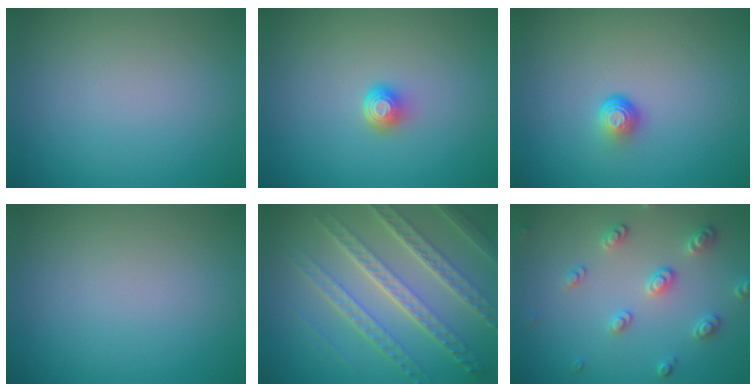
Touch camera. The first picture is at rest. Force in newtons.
{"total": 1.8, "press": 1.3, "slide": 1.3}
{"total": 1.9, "press": 1.1, "slide": 1.5}
{"total": 0.0}
{"total": 7.6, "press": 5.4, "slide": 5.3}
{"total": 2.8, "press": 2.8, "slide": 0.2}